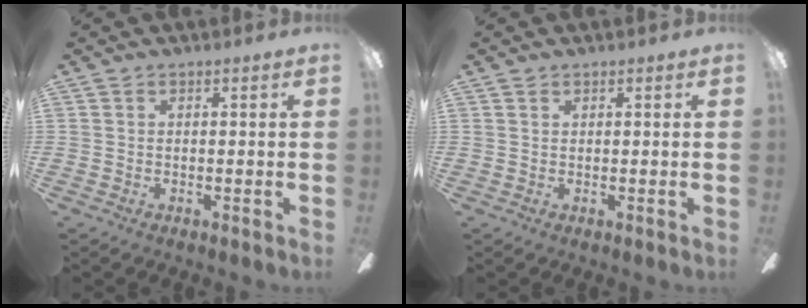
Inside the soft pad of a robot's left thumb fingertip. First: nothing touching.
{"total": 0.6, "force": [0.5, 0.3, 0.1], "torque": [-0.002, 0.001, 0.010]}